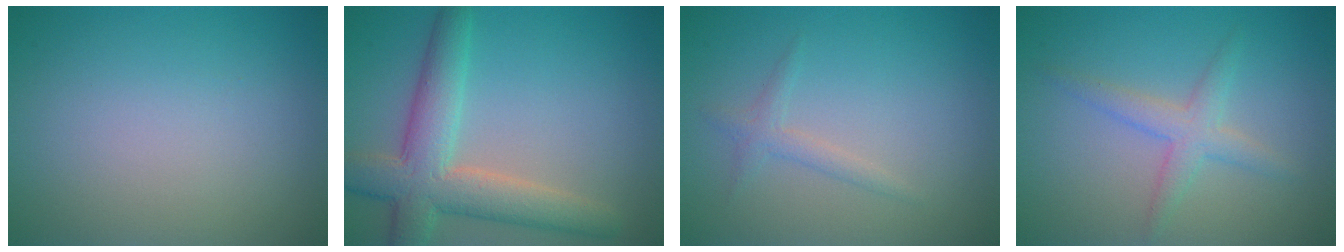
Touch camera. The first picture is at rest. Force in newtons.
{"total": 6.5, "press": 6.5, "slide": 0.5}
{"total": 1.3, "press": 1.3, "slide": 0.0}
{"total": 2.5, "press": 2.5, "slide": 0.0}